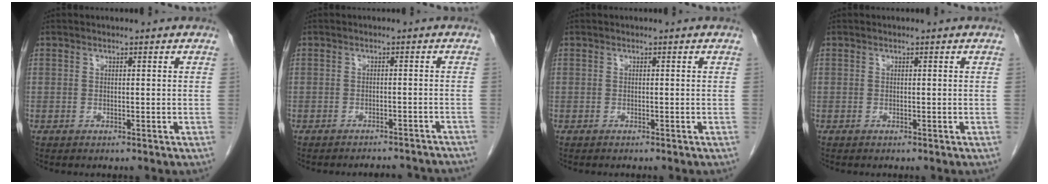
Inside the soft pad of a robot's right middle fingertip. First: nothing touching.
{"total": 10.0, "force": [-9.6, 1.5, 2.4], "torque": [-0.020, 0.006, -0.097]}
{"total": 0.8, "force": [-0.7, 0.1, 0.4], "torque": [-0.002, 0.000, -0.007]}
{"total": 0.0}